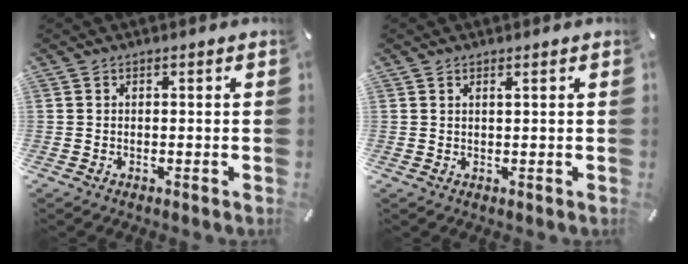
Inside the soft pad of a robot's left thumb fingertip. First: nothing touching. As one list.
[{"total": 0.8, "force": [0.6, 0.0, 0.5], "torque": [-0.010, -0.001, 0.011]}]